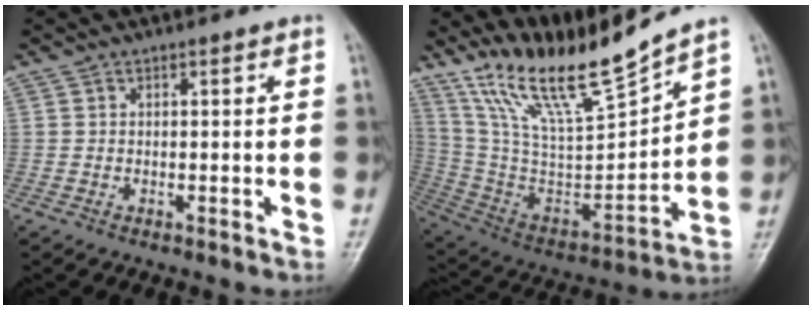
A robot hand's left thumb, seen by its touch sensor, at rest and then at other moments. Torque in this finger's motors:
{"motor_torque": [0.21, -0.08, 1.38, -1.39, 0.36]}